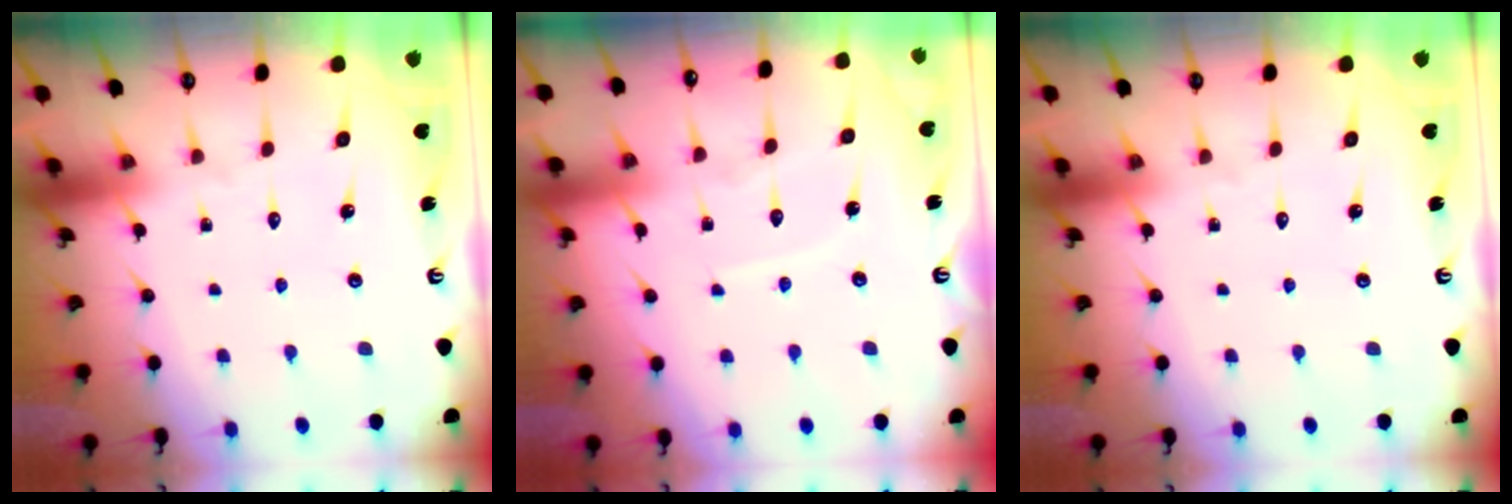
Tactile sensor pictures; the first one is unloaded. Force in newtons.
{"total": 5.1, "press": 5.1, "slide": 0.6}
{"total": 0.0}